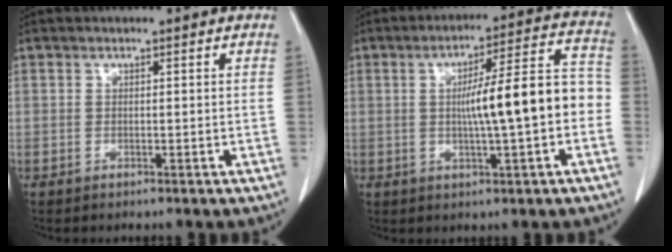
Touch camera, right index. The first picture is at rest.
{"total": 12.1, "force": [-1.1, 1.3, 12.0], "torque": [-0.174, 0.029, -0.018]}